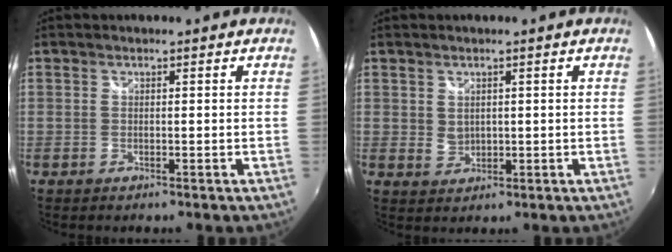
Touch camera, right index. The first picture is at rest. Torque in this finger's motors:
{"motor_torque": [-0.16, 0.08, -0.01, 0.00]}